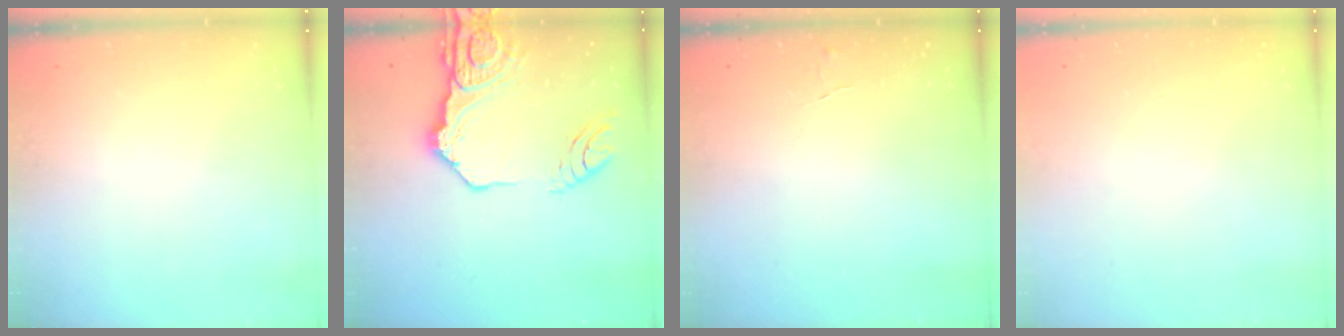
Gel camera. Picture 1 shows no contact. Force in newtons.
{"total": 17.7, "press": 17.5, "slide": 2.2}
{"total": 3.8, "press": 3.8, "slide": 0.3}
{"total": 0.0}